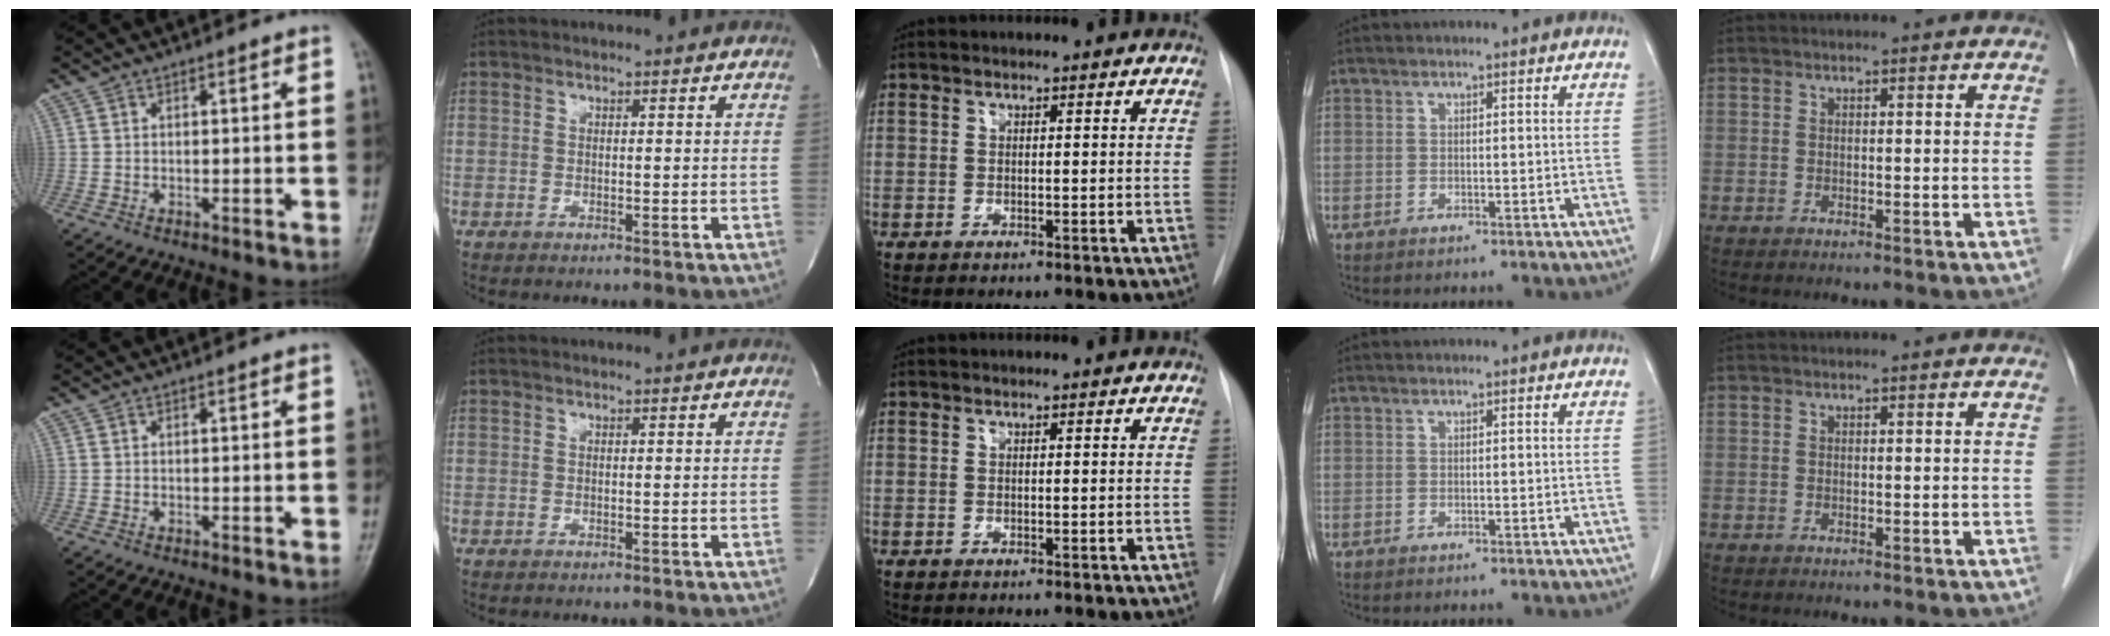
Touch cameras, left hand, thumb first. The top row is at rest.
{}